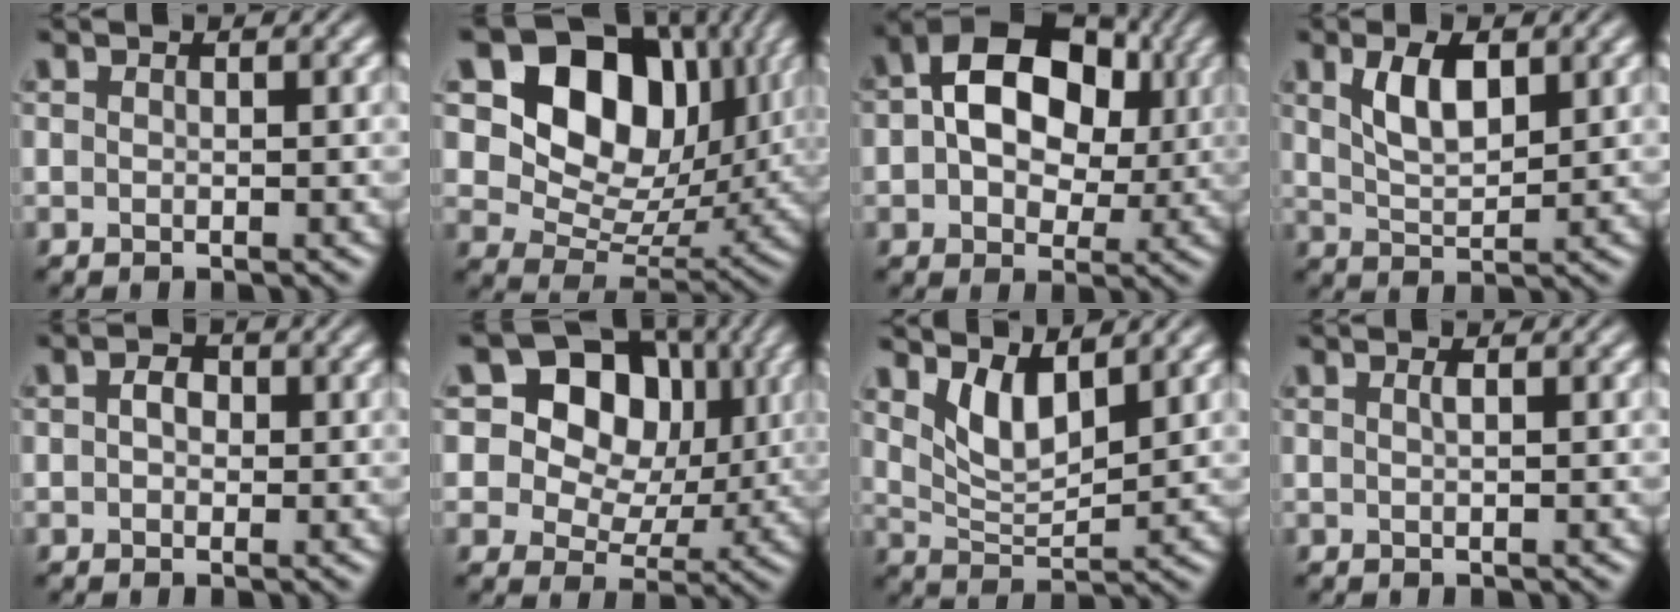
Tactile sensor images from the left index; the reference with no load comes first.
{"total": 13.1, "force": [4.4, 9.3, 8.1], "torque": [-0.130, 0.001, 0.074]}
{"total": 13.3, "force": [2.9, 9.1, 9.2], "torque": [-0.139, 0.043, 0.028]}
{"total": 4.1, "force": [1.9, 1.8, 3.1], "torque": [-0.066, 0.003, 0.037]}
{"total": 2.2, "force": [0.5, 1.7, 1.4], "torque": [-0.019, 0.003, -0.011]}
{"total": 13.7, "force": [5.2, 10.2, 7.5], "torque": [-0.128, 0.049, 0.068]}
{"total": 4.1, "force": [2.4, 1.6, 2.9], "torque": [-0.065, -0.010, 0.050]}
{"total": 0.8, "force": [0.3, 0.3, 0.7], "torque": [-0.009, 0.004, 0.003]}